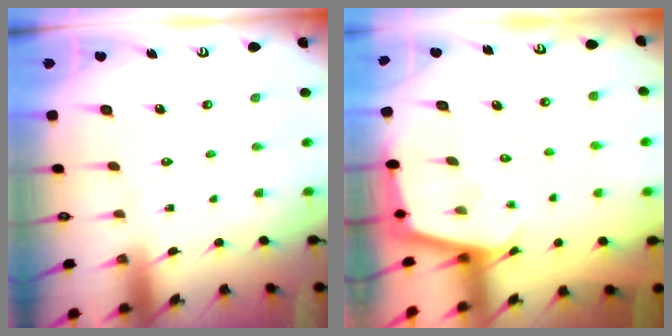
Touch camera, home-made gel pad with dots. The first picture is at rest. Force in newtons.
{"total": 2.1, "press": 2.1, "slide": 0.2}